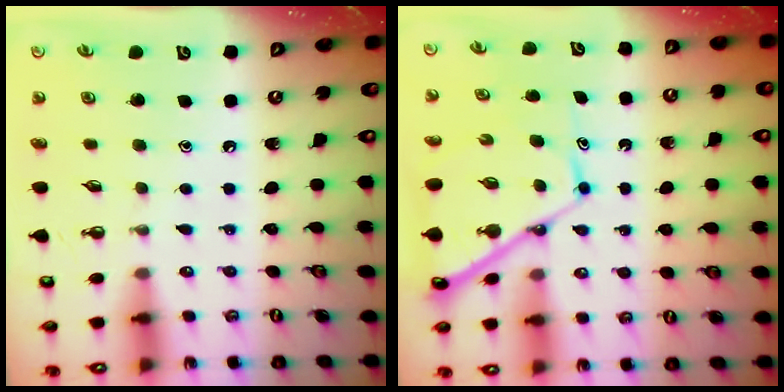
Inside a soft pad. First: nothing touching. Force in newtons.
{"total": 10.5, "press": 10.4, "slide": 1.1}